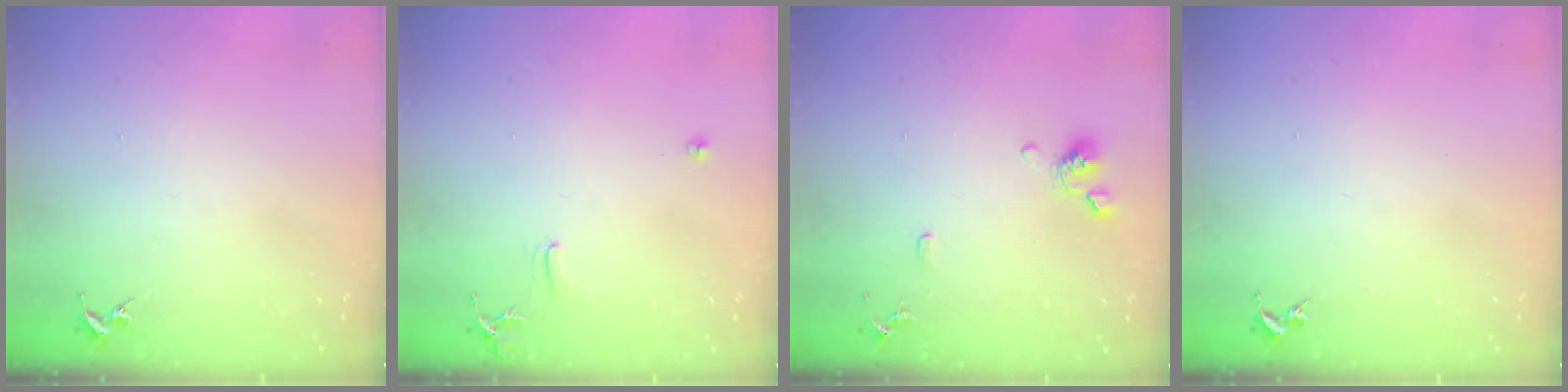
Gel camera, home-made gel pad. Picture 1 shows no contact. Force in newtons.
{"total": 7.2, "press": 7.2, "slide": 0.8}
{"total": 9.1, "press": 8.9, "slide": 1.9}
{"total": 0.0}